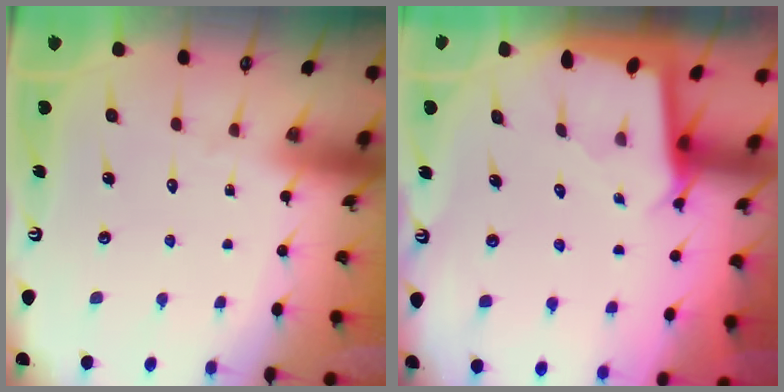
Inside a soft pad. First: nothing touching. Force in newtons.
{"total": 2.2, "press": 2.2, "slide": 0.2}